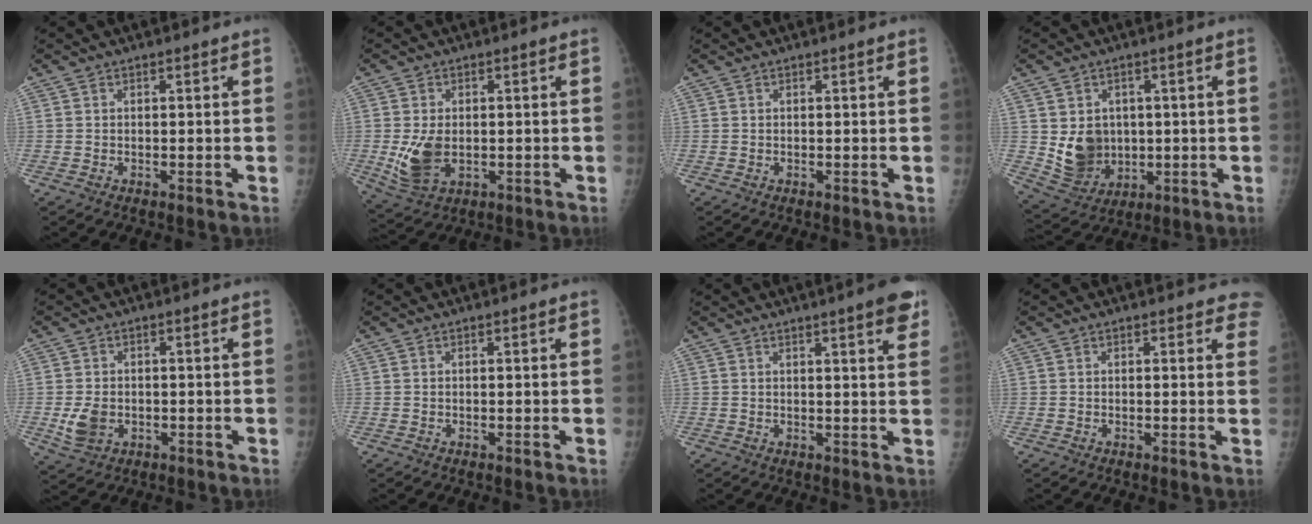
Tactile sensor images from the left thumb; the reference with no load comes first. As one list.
[{"total": 7.3, "force": [-0.8, 4.7, 5.5], "torque": [-0.104, -0.005, -0.002]}, {"total": 0.0}, {"total": 9.7, "force": [0.3, 8.1, 5.3], "torque": [-0.058, -0.013, 0.031]}, {"total": 5.0, "force": [-1.1, 3.7, 3.1], "torque": [-0.052, 0.001, -0.013]}, {"total": 0.0}, {"total": 5.9, "force": [3.6, 0.7, 4.6], "torque": [-0.047, -0.009, 0.042]}, {"total": 3.4, "force": [2.9, 1.5, 0.9], "torque": [0.023, -0.010, 0.012]}]